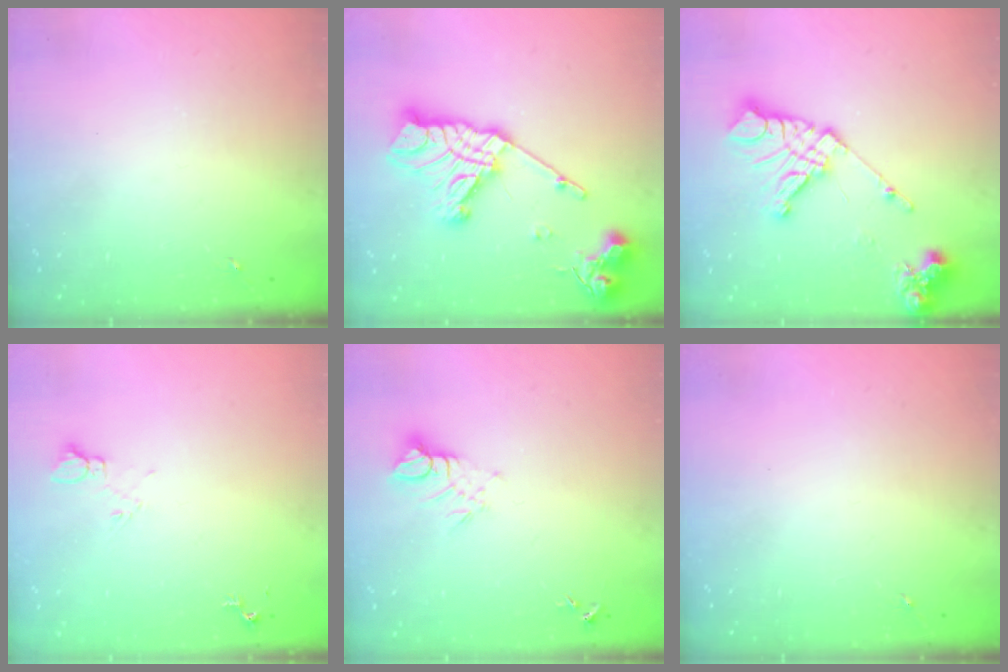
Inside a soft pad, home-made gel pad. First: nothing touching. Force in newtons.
{"total": 20.7, "press": 20.6, "slide": 1.9}
{"total": 16.8, "press": 16.7, "slide": 2.2}
{"total": 4.6, "press": 4.6, "slide": 0.6}
{"total": 6.6, "press": 6.6, "slide": 0.5}
{"total": 0.0}